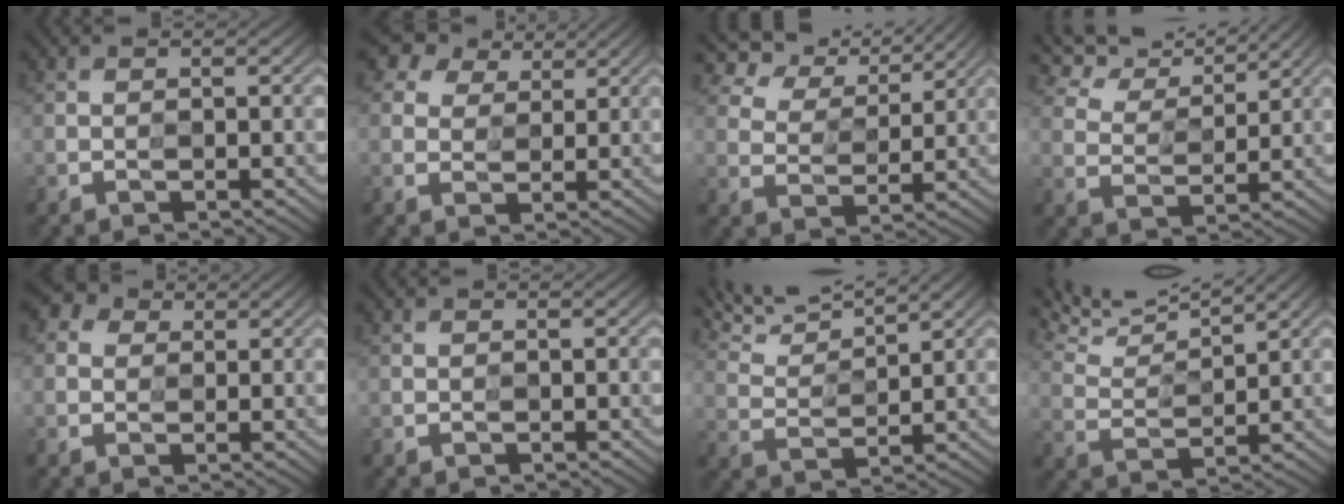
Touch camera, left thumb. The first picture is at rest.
{"total": 7.7, "force": [5.8, 4.6, 2.1], "torque": [-0.058, 0.007, 0.107]}
{"total": 7.2, "force": [6.1, 2.8, 2.3], "torque": [-0.055, 0.007, 0.103]}
{"total": 8.7, "force": [7.9, 2.1, 3.0], "torque": [-0.074, 0.002, 0.125]}
{"total": 3.7, "force": [1.7, 3.1, 1.1], "torque": [-0.030, 0.008, 0.030]}
{"total": 0.0}
{"total": 8.4, "force": [7.6, 1.3, 3.4], "torque": [-0.076, 0.009, 0.131]}
{"total": 8.5, "force": [7.8, 1.1, 3.2], "torque": [-0.071, 0.005, 0.133]}